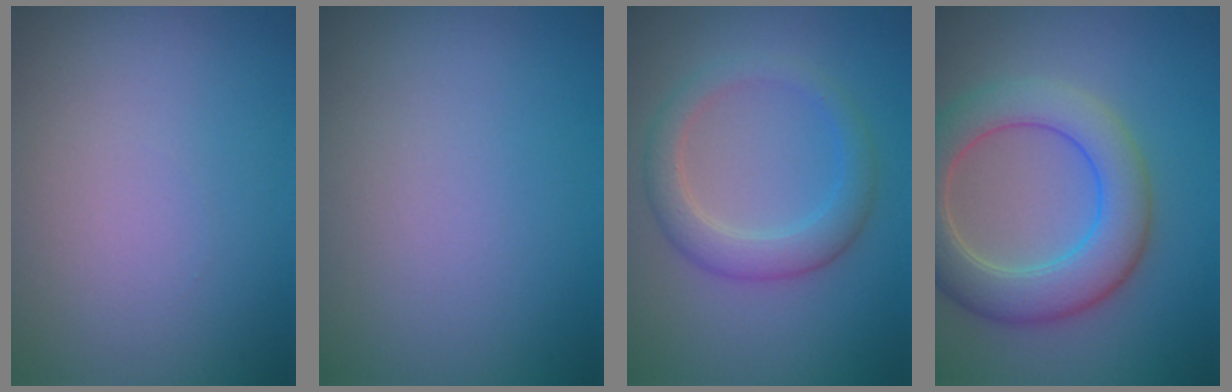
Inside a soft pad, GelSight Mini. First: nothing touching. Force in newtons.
{"total": 0.0}
{"total": 3.5, "press": 3.4, "slide": 0.3}
{"total": 6.3, "press": 6.3, "slide": 0.3}